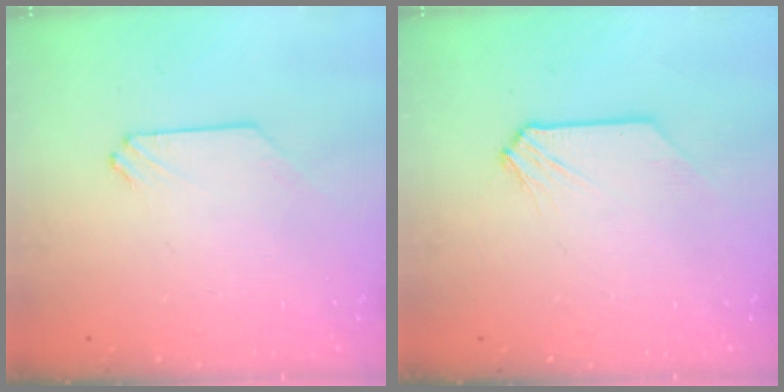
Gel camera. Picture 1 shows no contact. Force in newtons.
{"total": 0.0}